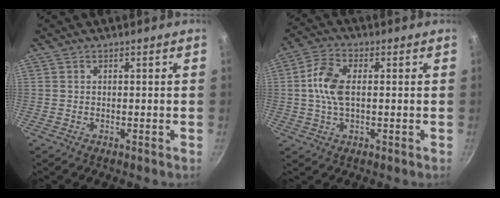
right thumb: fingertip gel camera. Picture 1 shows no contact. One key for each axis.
{"total": 7.8, "fx": 0.6, "fy": 4.2, "fz": 6.6, "tx": -0.132, "ty": 0.015, "tz": 0.004}